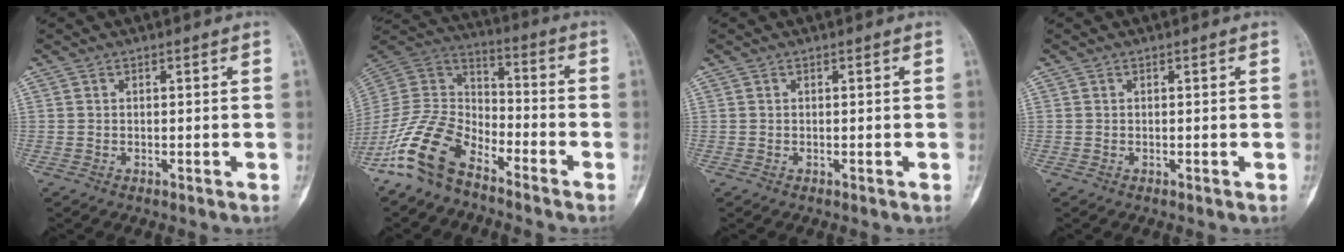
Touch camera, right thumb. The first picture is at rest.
{"total": 14.2, "force": [-9.9, 7.1, 7.4], "torque": [-0.134, 0.076, -0.202]}
{"total": 0.0}
{"total": 0.0}